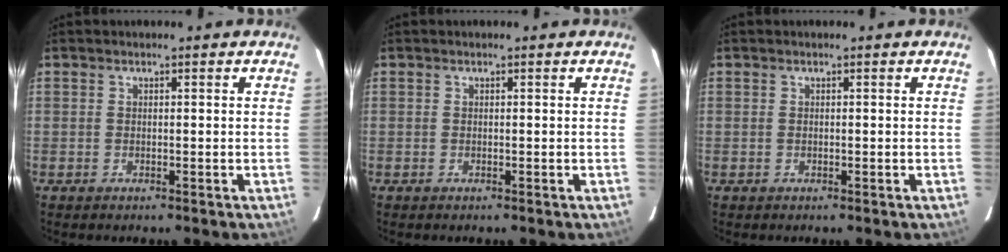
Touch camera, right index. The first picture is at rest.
{"total": 0.0}
{"total": 0.0}